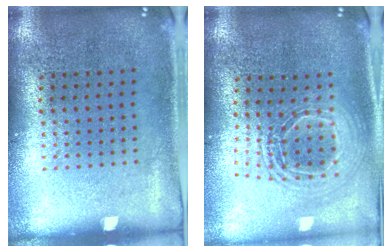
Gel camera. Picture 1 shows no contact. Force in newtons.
{"total": 1.9, "press": 1.5, "slide": 1.2}